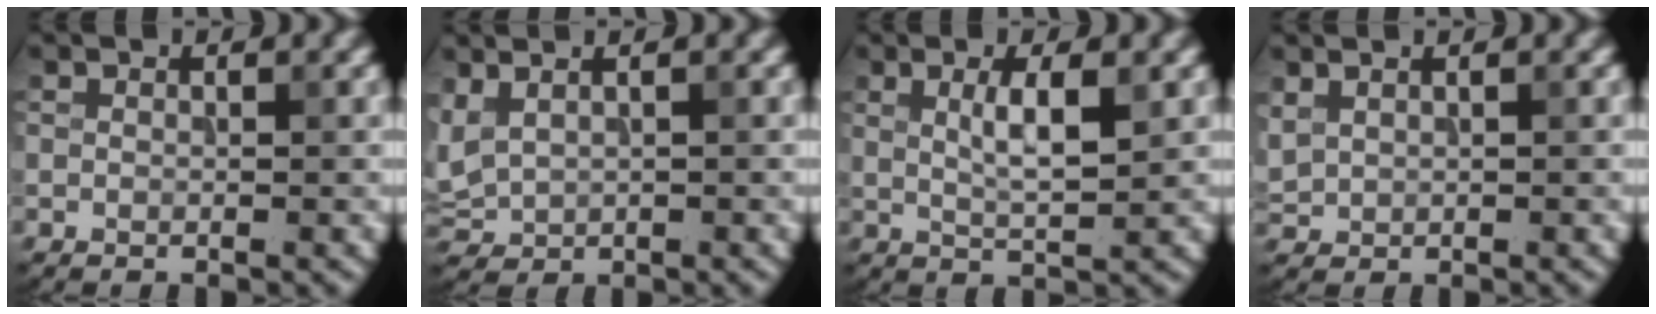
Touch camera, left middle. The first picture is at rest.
{"total": 1.9, "force": [0.8, 1.1, 1.4], "torque": [-0.042, 0.006, 0.024]}
{"total": 3.4, "force": [1.0, 0.7, 3.1], "torque": [-0.053, 0.002, 0.018]}
{"total": 1.3, "force": [0.9, 0.8, 0.4], "torque": [-0.011, 0.005, 0.024]}